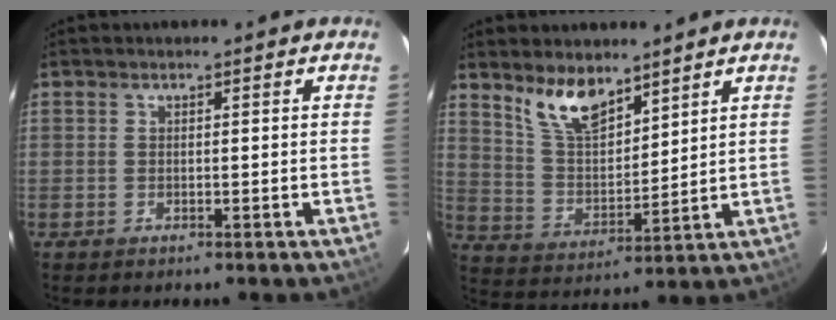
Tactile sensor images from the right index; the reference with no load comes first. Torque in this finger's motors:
{"motor_torque": [0.83, 0.81, 0.14, 0.08]}